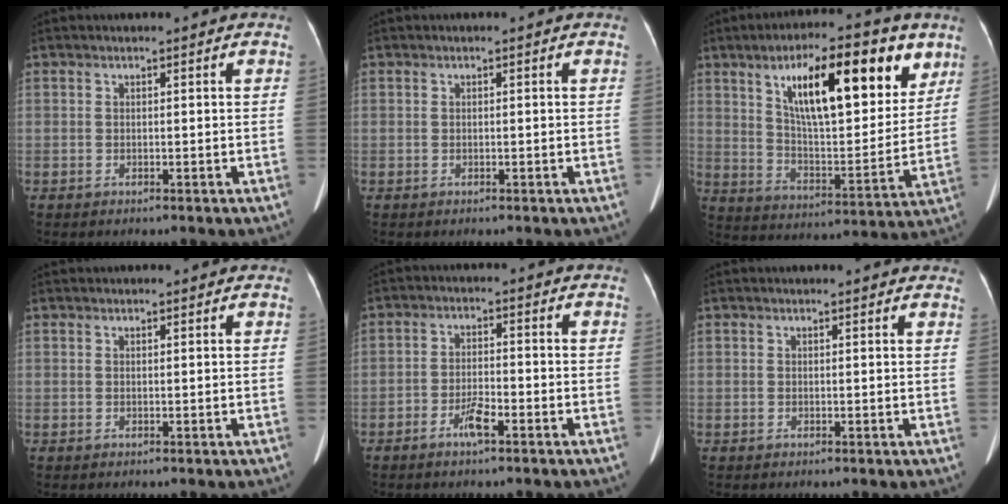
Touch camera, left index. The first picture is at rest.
{"total": 0.0}
{"total": 18.6, "force": [9.3, 5.4, 15.2], "torque": [-0.233, 0.015, 0.156]}
{"total": 2.3, "force": [2.1, 0.5, 0.6], "torque": [-0.009, 0.026, 0.028]}
{"total": 3.5, "force": [-2.8, 0.4, 2.0], "torque": [-0.040, -0.016, -0.048]}
{"total": 7.5, "force": [6.9, 1.4, 2.5], "torque": [-0.027, 0.019, 0.066]}